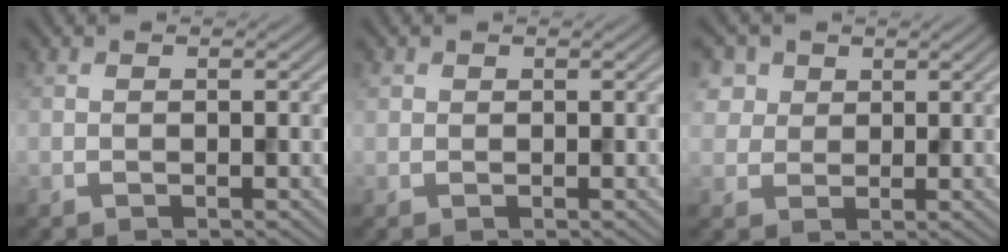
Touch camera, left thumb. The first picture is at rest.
{"total": 0.5, "force": [0.4, 0.4, 0.0], "torque": [0.001, -0.001, 0.009]}
{"total": 4.1, "force": [1.9, 3.3, 1.4], "torque": [-0.052, -0.002, 0.042]}